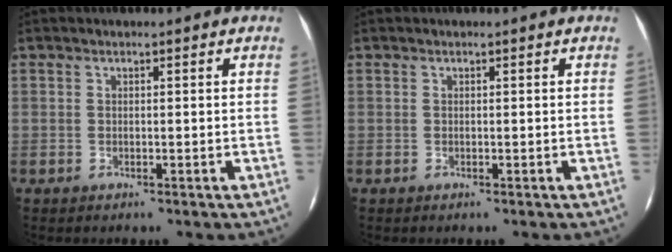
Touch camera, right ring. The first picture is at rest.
{"total": 0.0}